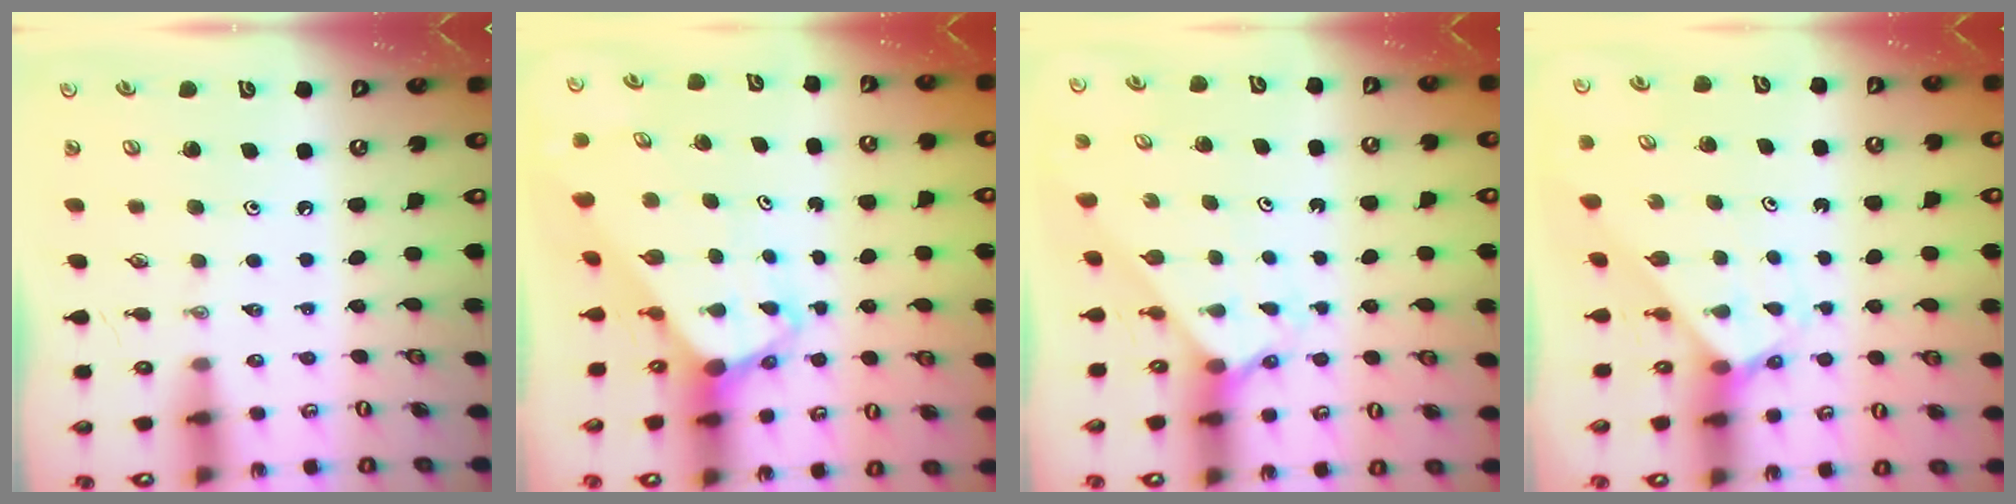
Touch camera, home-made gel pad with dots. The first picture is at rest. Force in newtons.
{"total": 4.7, "press": 4.7, "slide": 0.3}
{"total": 2.1, "press": 2.1, "slide": 0.2}
{"total": 2.0, "press": 2.0, "slide": 0.1}